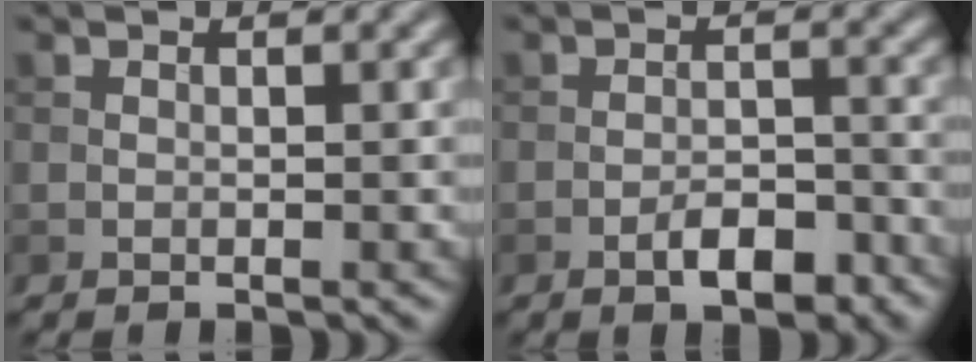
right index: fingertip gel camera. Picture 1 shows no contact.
{"total": 3.4, "force": [-2.0, 1.4, 2.4], "torque": [-0.033, 0.006, -0.032]}